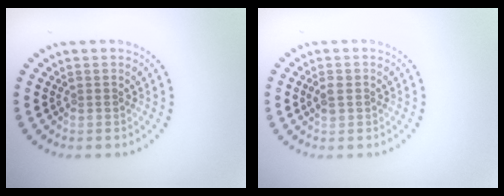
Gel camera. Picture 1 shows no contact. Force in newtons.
{"total": 1.4, "press": 1.4, "slide": 0.3}